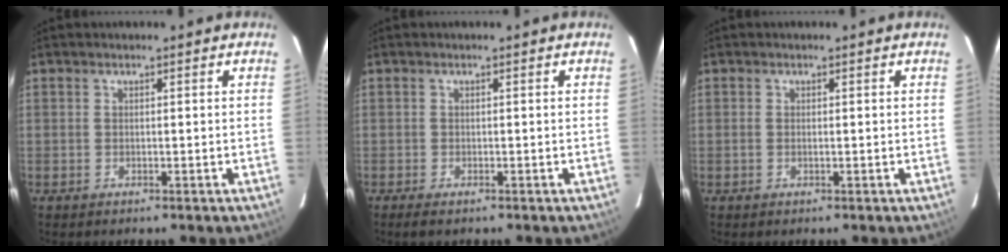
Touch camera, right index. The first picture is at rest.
{"total": 1.8, "force": [-1.3, 0.5, 1.1], "torque": [-0.023, -0.007, -0.023]}
{"total": 0.6, "force": [0.0, 0.2, 0.5], "torque": [-0.013, 0.001, -0.002]}